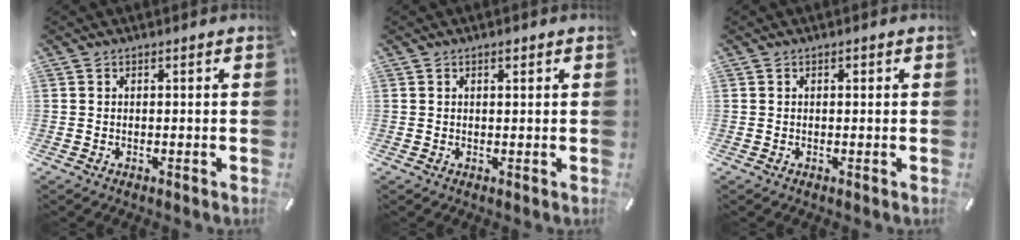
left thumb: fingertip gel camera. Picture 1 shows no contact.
{"total": 1.1, "force": [0.6, 0.5, 0.7], "torque": [-0.015, 0.003, 0.009]}
{"total": 0.6, "force": [0.2, 0.5, 0.3], "torque": [-0.007, 0.002, 0.002]}